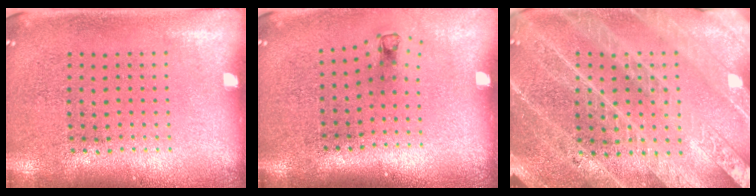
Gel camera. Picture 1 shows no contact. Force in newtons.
{"total": 0.7, "press": 0.4, "slide": 0.6}
{"total": 3.8, "press": 3.6, "slide": 1.4}